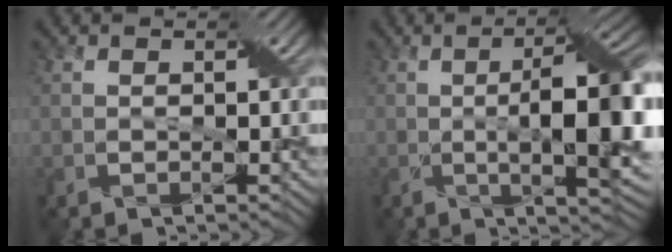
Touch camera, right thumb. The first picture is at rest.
{"total": 12.1, "force": [-1.0, 3.3, 11.6], "torque": [-0.176, 0.002, -0.007]}